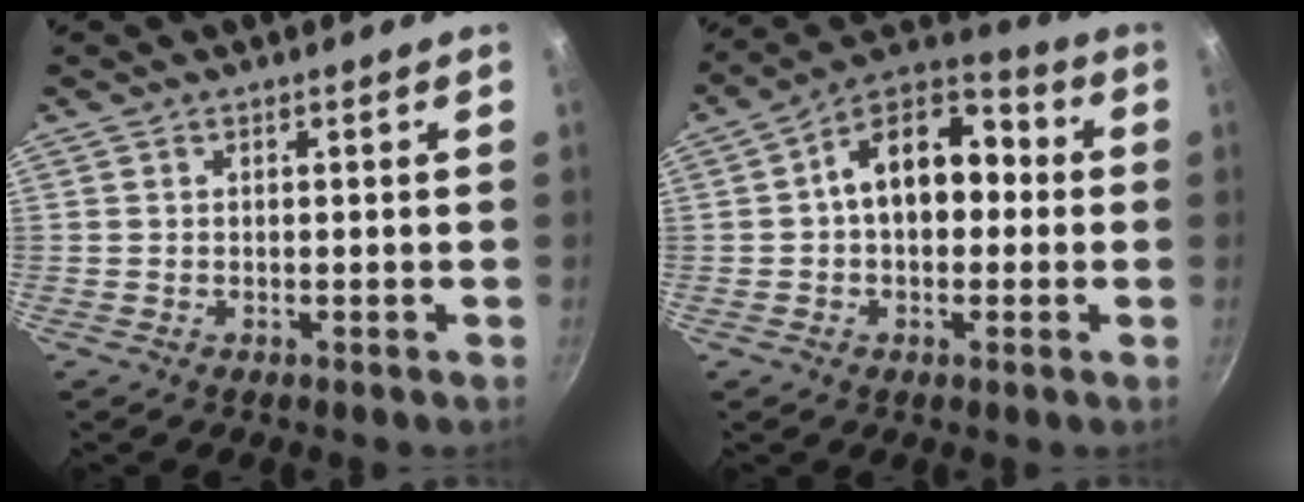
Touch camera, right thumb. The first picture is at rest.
{"total": 14.7, "force": [0.9, 9.9, 10.9], "torque": [-0.117, 0.044, -0.005]}